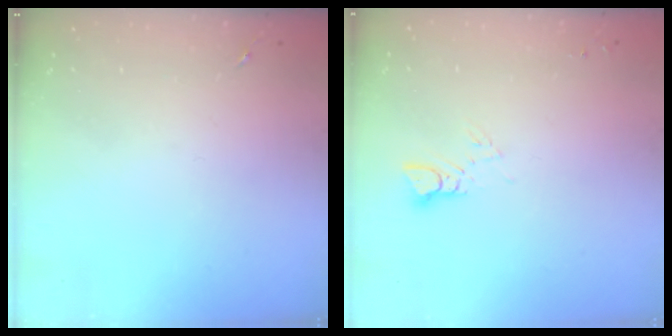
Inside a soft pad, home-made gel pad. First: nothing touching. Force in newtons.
{"total": 2.9, "press": 2.9, "slide": 0.2}